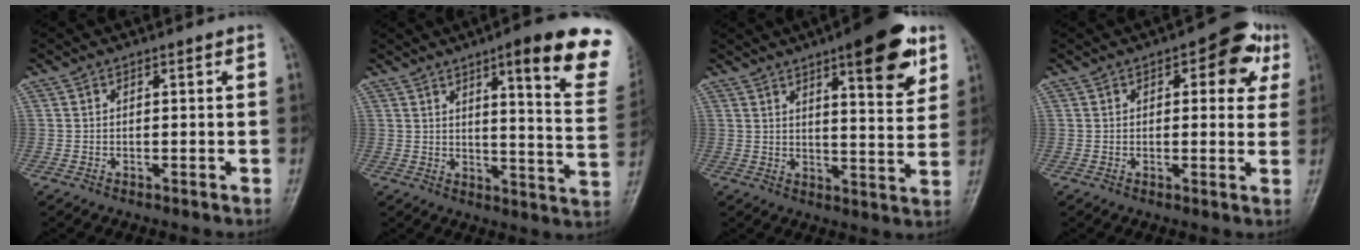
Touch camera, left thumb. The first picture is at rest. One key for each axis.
{"total": 18.0, "fx": 10.6, "fy": 2.9, "fz": 14.2, "tx": -0.152, "ty": -0.051, "tz": 0.129}
{"total": 13.7, "fx": 7.5, "fy": 3.8, "fz": 10.8, "tx": -0.121, "ty": -0.036, "tz": 0.099}
{"total": 9.1, "fx": 3.6, "fy": 4.5, "fz": 7.1, "tx": -0.046, "ty": 0.001, "tz": 0.033}